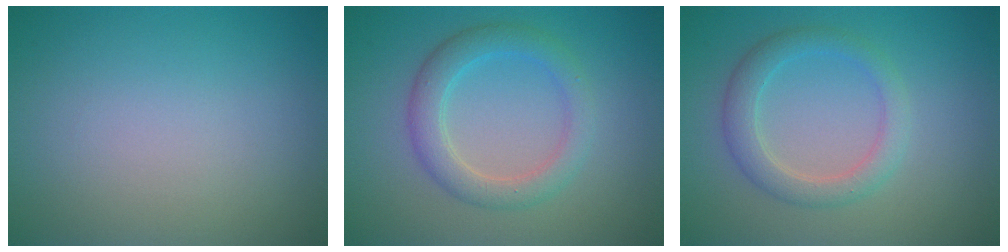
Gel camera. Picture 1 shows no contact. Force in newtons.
{"total": 3.5, "press": 3.5, "slide": 0.1}
{"total": 2.9, "press": 2.9, "slide": 0.2}